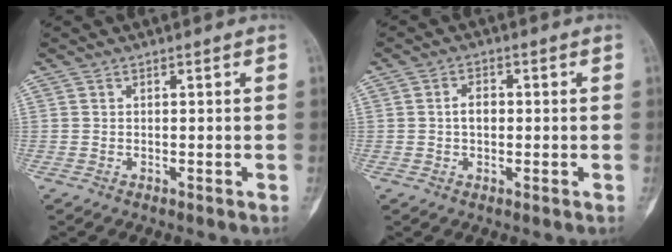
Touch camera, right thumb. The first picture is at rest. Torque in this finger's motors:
{"motor_torque": [0.73, 0.64, -0.03, -0.14, 0.01]}